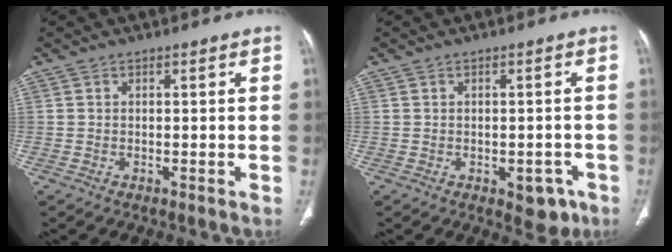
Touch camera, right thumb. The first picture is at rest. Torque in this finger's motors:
{"motor_torque": [2.94, 2.07, 0.48, -0.90, -0.01]}